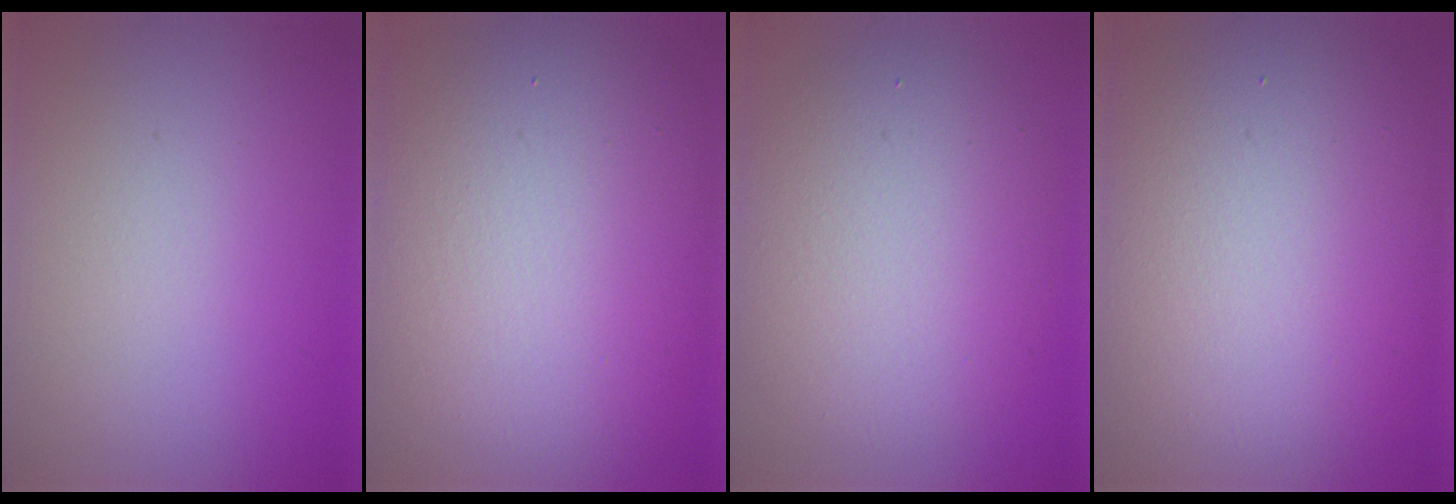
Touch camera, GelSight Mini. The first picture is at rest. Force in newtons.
{"total": 14.6, "press": 14.6, "slide": 0.5}
{"total": 7.6, "press": 7.6, "slide": 0.6}
{"total": 15.3, "press": 15.3, "slide": 0.6}